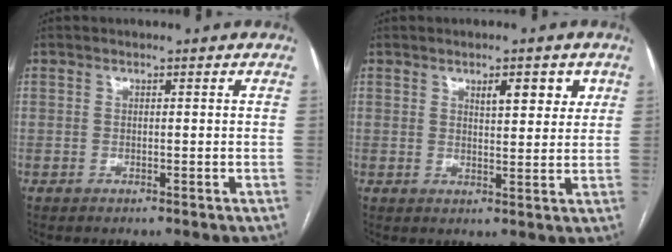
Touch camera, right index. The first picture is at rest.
{"total": 4.5, "force": [2.3, 1.5, 3.5], "torque": [-0.048, 0.002, 0.034]}